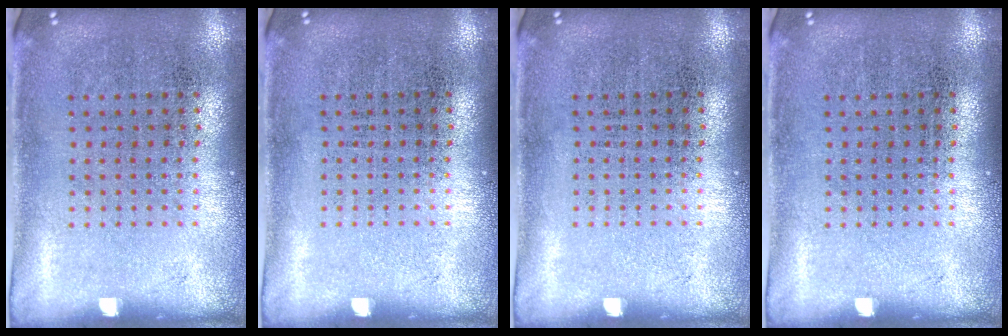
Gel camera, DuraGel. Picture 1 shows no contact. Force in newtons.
{"total": 0.0}
{"total": 0.0}
{"total": 0.0}